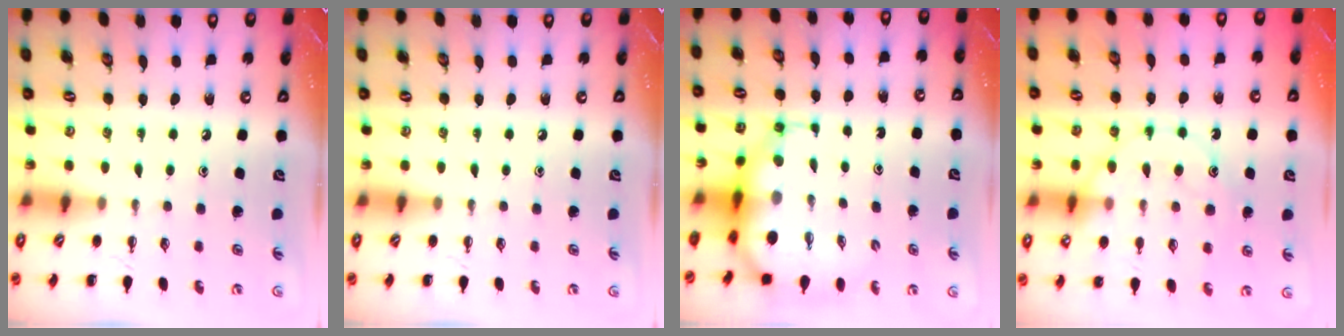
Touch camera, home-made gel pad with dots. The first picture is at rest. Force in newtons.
{"total": 0.0}
{"total": 9.1, "press": 8.8, "slide": 2.3}
{"total": 17.1, "press": 17.0, "slide": 1.1}